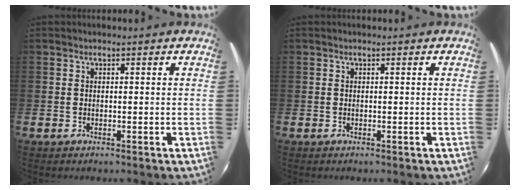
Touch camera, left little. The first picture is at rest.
{"total": 0.0}